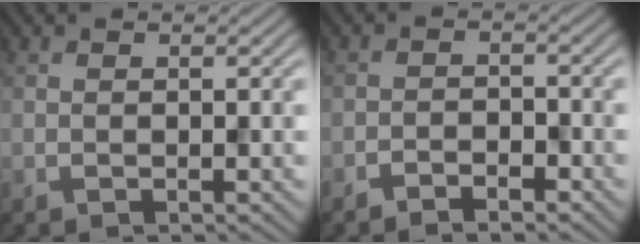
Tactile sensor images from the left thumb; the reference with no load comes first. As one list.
[{"total": 2.3, "force": [-2.0, 0.8, 0.9], "torque": [-0.014, 0.003, -0.037]}]